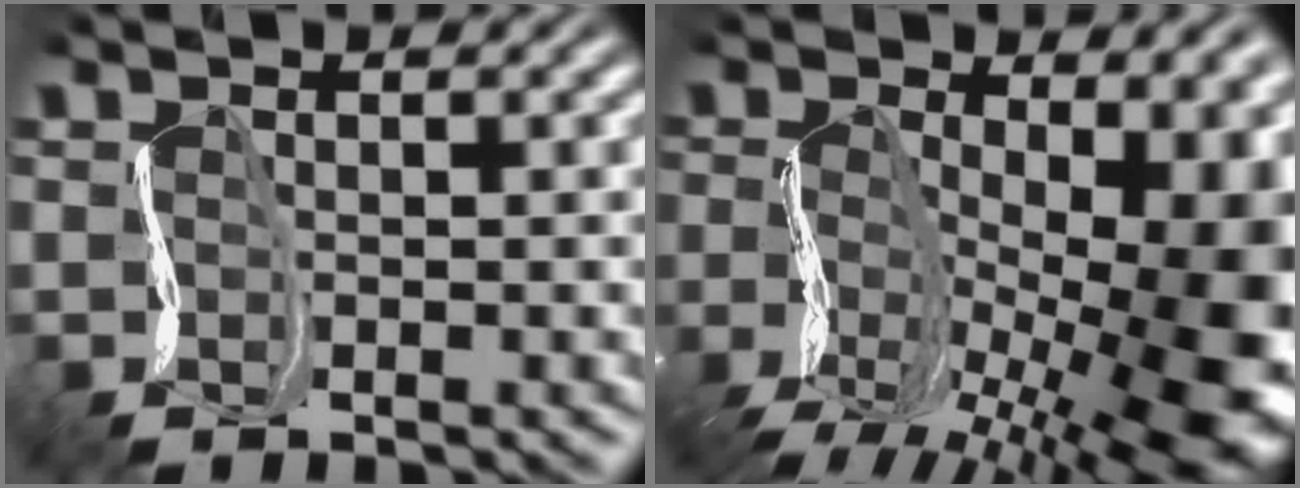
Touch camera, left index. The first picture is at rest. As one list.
[{"total": 17.8, "force": [-4.3, 9.8, 14.3], "torque": [-0.210, -0.011, -0.050]}]